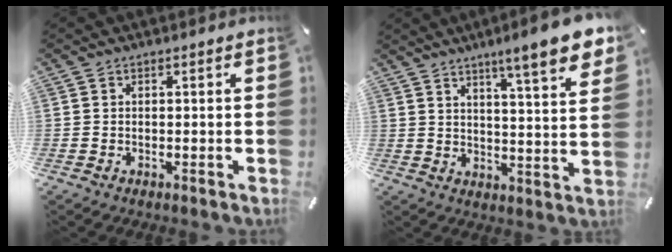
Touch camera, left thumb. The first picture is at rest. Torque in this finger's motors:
{"motor_torque": [2.67, 2.07, 1.46, -1.31, 0.37]}